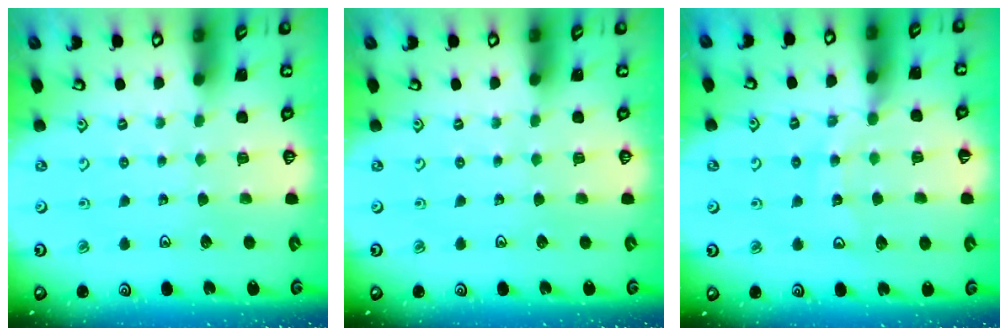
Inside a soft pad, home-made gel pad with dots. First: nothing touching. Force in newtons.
{"total": 0.0}
{"total": 11.8, "press": 11.7, "slide": 1.4}